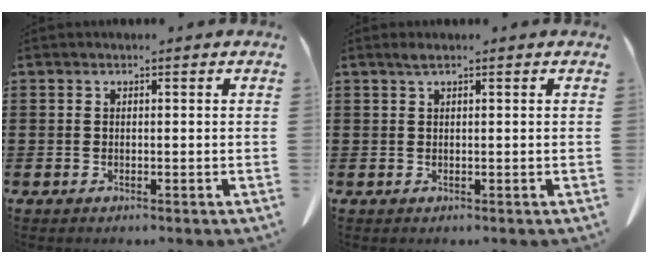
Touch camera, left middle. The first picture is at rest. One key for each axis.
{"total": 0.9, "fx": 0.5, "fy": 0.1, "fz": 0.8, "tx": -0.016, "ty": 0.001, "tz": 0.008}